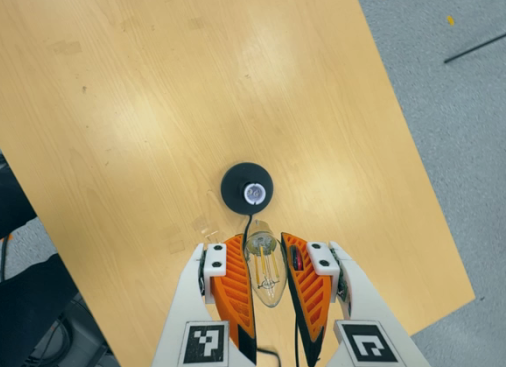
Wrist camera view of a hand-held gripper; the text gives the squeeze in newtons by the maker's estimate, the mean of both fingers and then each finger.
{"total": 18.2, "left": 19.6, "right": 16.7}